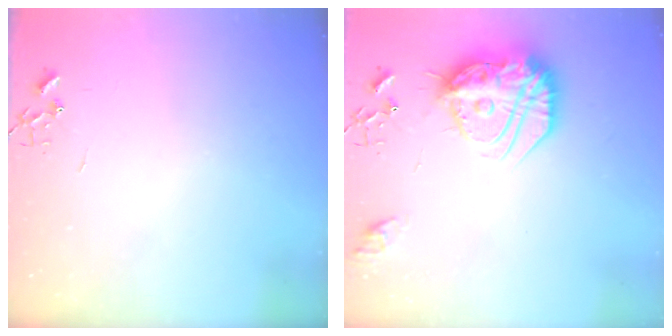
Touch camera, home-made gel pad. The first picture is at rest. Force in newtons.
{"total": 20.9, "press": 20.8, "slide": 1.7}